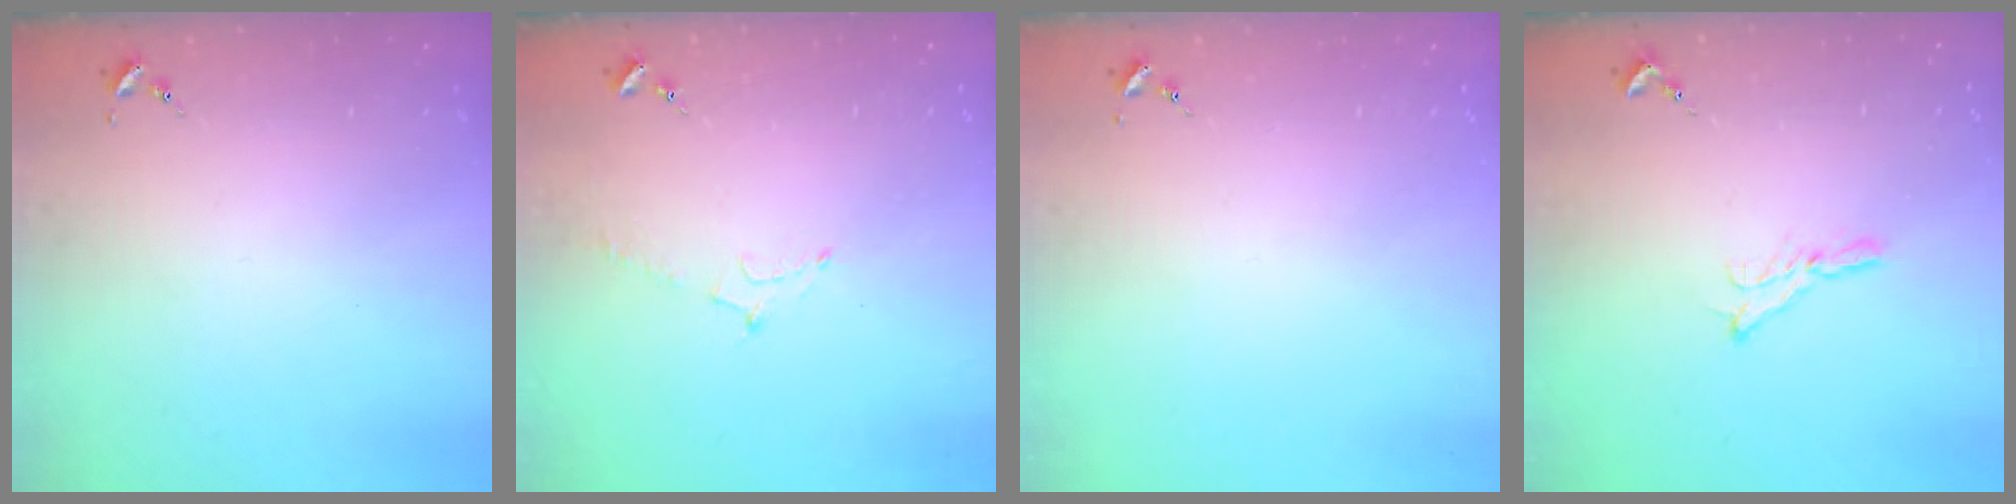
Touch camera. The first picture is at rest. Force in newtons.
{"total": 5.6, "press": 5.5, "slide": 1.0}
{"total": 0.0}
{"total": 6.9, "press": 6.9, "slide": 0.3}